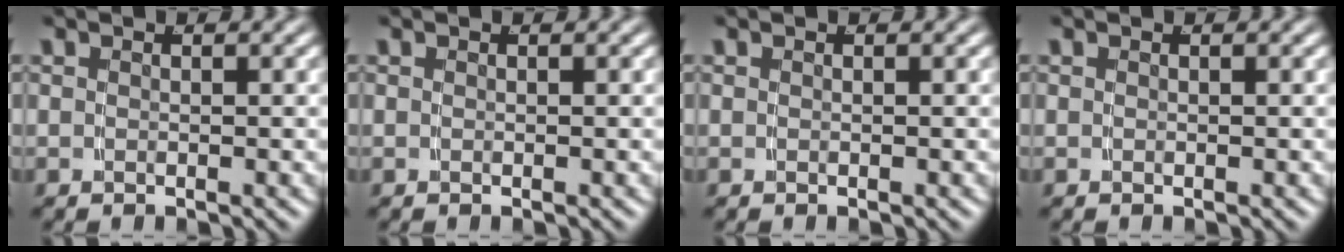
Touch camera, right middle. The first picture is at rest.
{"total": 0.0}
{"total": 0.0}
{"total": 0.0}